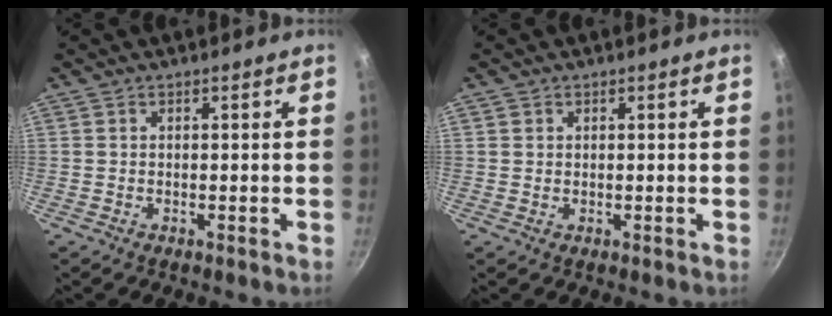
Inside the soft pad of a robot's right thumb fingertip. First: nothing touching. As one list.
[{"total": 0.8, "force": [0.4, 0.7, 0.1], "torque": [0.002, 0.001, 0.005]}]